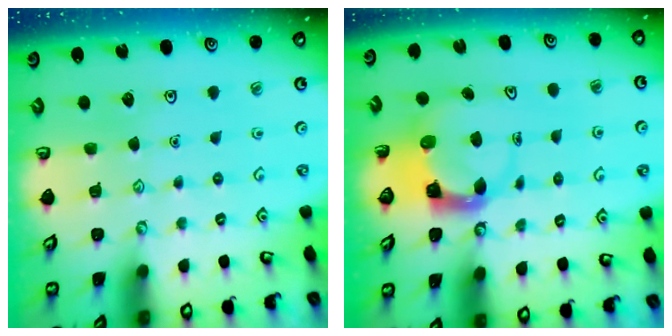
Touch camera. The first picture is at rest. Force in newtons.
{"total": 3.6, "press": 3.5, "slide": 0.5}